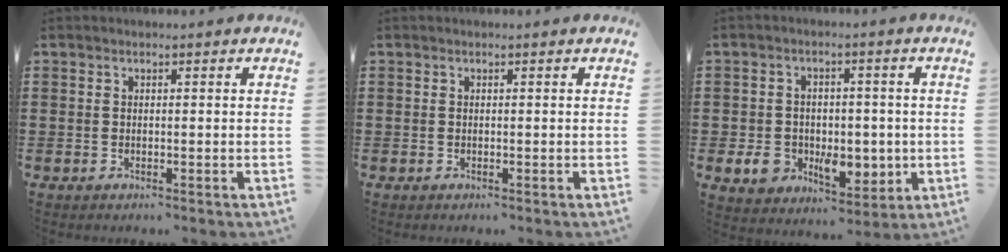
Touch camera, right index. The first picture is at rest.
{"total": 0.0}
{"total": 7.3, "force": [-1.2, 5.9, 4.1], "torque": [-0.091, 0.006, -0.016]}